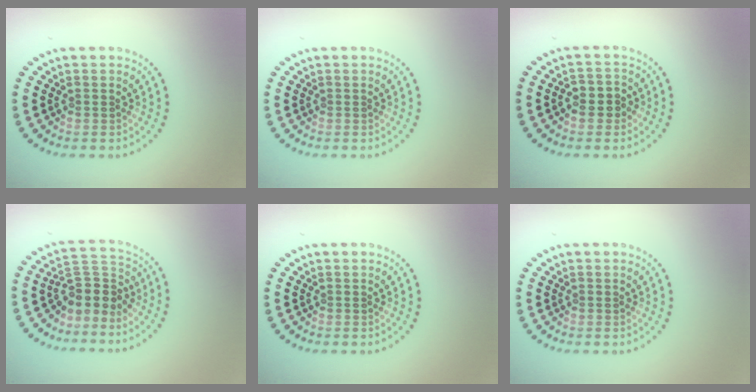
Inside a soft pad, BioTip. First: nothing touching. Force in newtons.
{"total": 0.0}
{"total": 2.2, "press": 2.1, "slide": 0.7}
{"total": 3.5, "press": 2.6, "slide": 2.4}
{"total": 0.0}
{"total": 0.0}